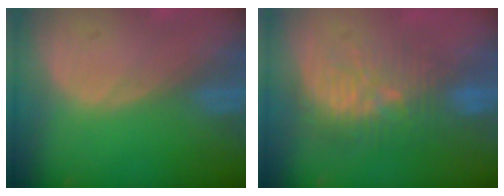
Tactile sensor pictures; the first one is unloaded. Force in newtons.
{"total": 9.8, "press": 8.9, "slide": 4.0}